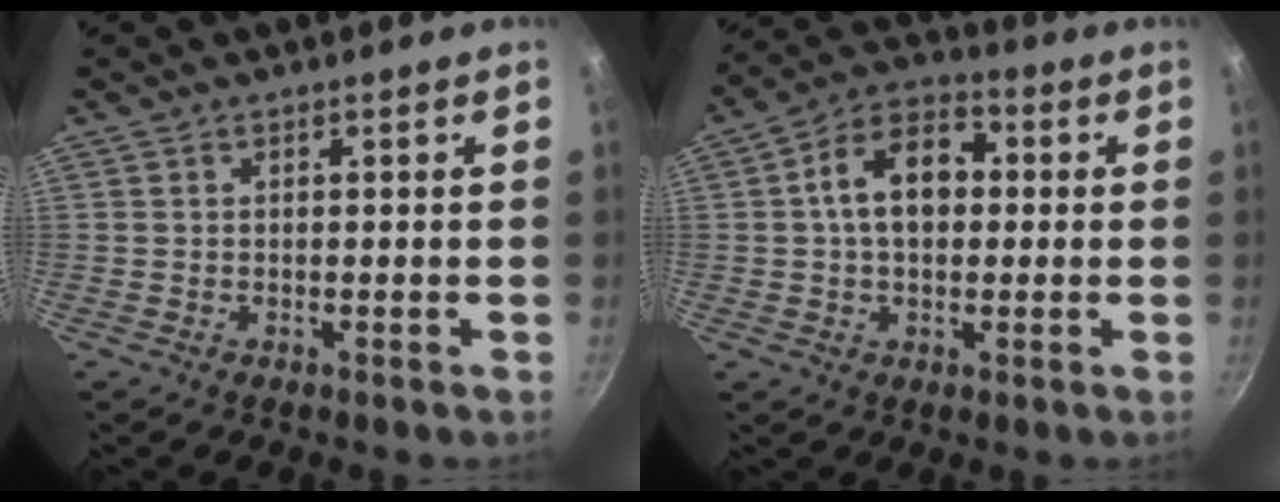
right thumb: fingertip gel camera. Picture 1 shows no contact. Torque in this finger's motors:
{"motor_torque": [0.35, 2.64, 1.04, -0.13, 0.09]}